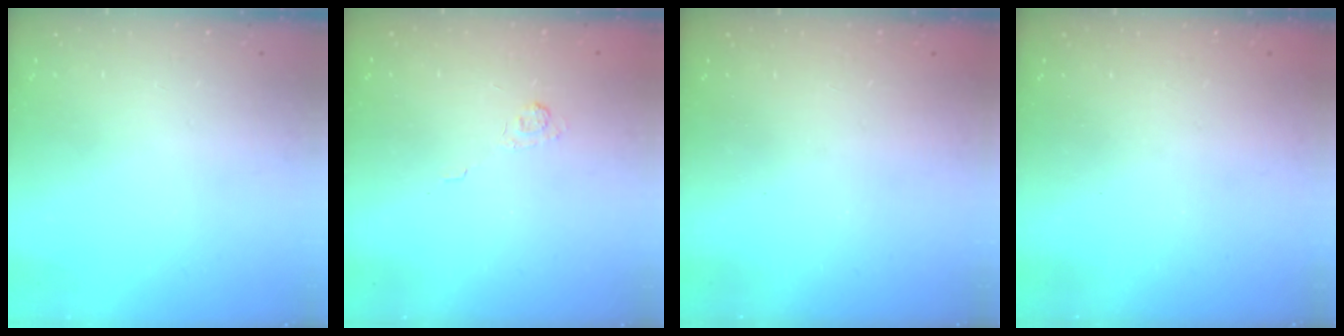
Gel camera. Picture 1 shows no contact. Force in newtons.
{"total": 2.5, "press": 2.1, "slide": 1.4}
{"total": 2.3, "press": 2.2, "slide": 0.7}
{"total": 2.4, "press": 2.3, "slide": 0.8}